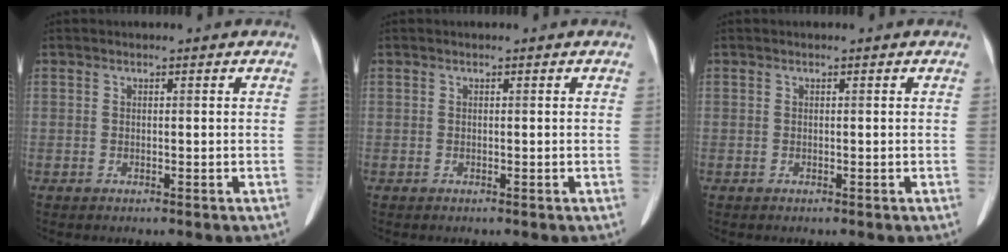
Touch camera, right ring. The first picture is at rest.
{"total": 0.0}
{"total": 0.0}